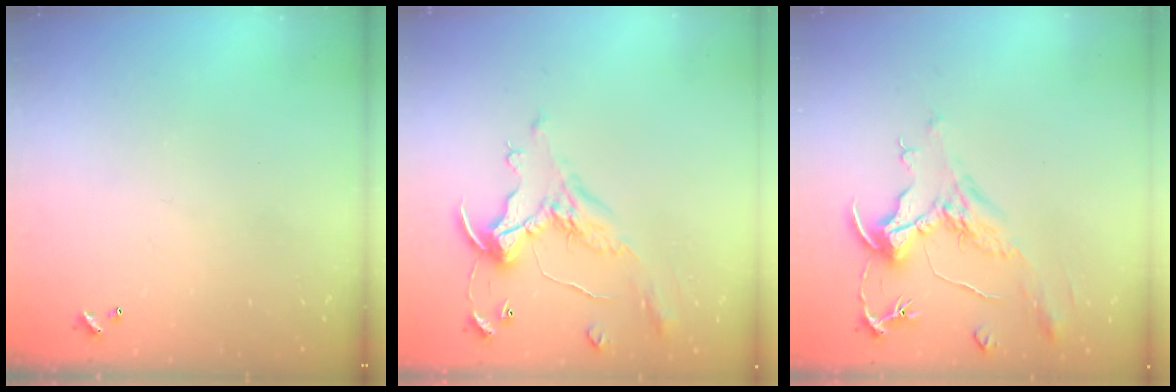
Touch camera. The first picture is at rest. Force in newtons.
{"total": 1.8, "press": 1.5, "slide": 1.1}
{"total": 2.1, "press": 1.6, "slide": 1.4}